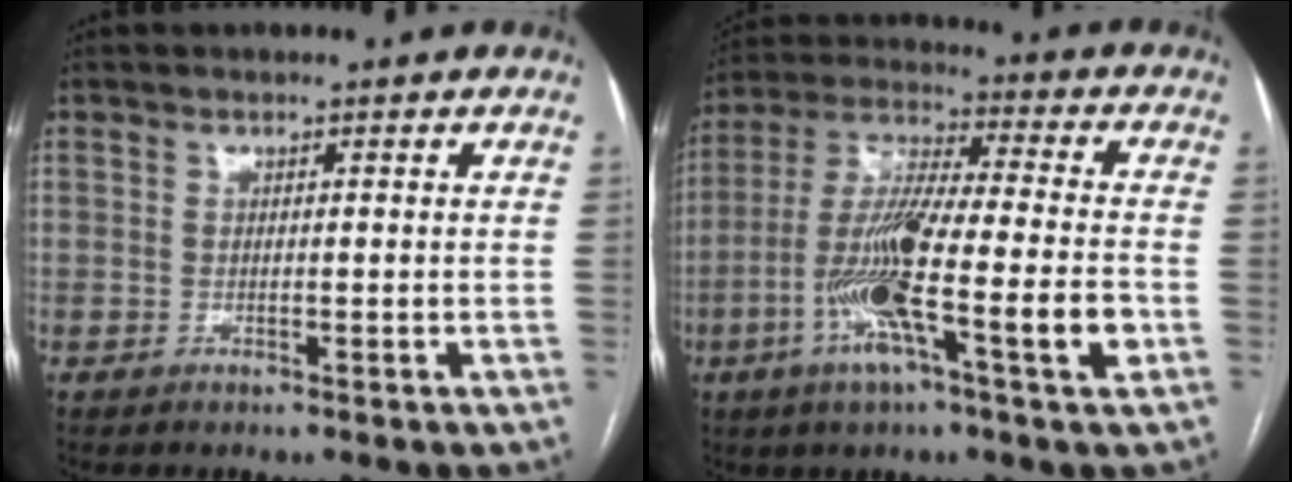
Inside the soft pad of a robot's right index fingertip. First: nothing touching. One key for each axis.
{"total": 16.7, "fx": -5.2, "fy": 1.1, "fz": 15.8, "tx": -0.301, "ty": -0.005, "tz": -0.096}